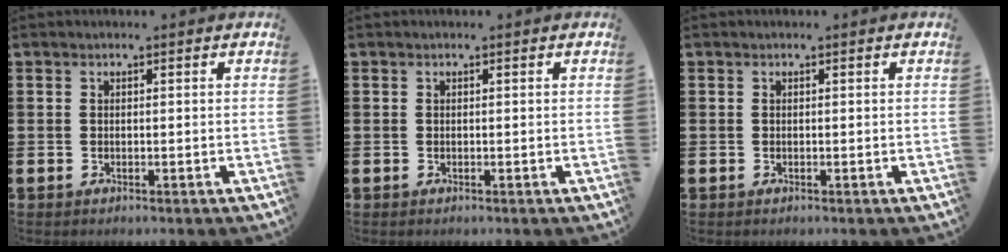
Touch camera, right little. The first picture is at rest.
{"total": 0.0}
{"total": 0.0}